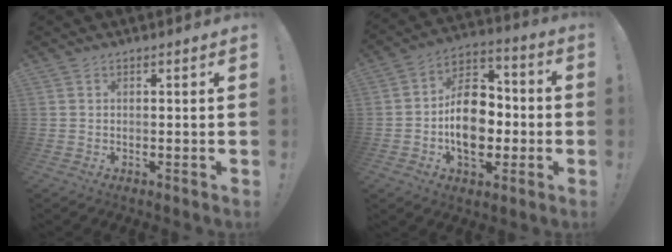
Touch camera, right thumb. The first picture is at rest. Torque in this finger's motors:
{"motor_torque": [1.90, 1.54, 0.05, 0.02, 0.10]}